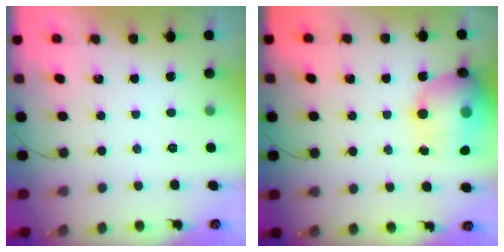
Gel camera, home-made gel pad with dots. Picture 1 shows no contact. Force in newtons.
{"total": 19.2, "press": 18.9, "slide": 3.4}